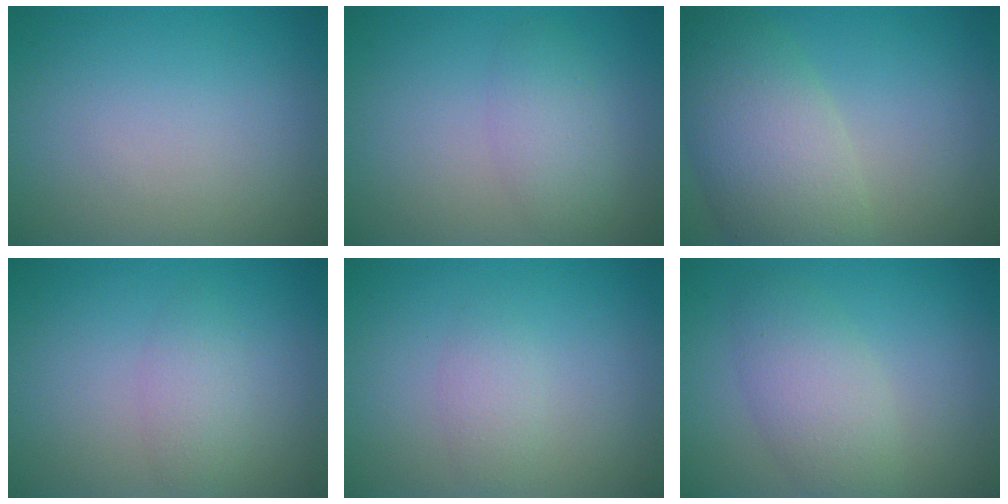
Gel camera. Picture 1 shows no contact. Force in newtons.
{"total": 2.5, "press": 2.5, "slide": 0.1}
{"total": 7.6, "press": 7.6, "slide": 0.7}
{"total": 2.0, "press": 2.0, "slide": 0.0}
{"total": 1.5, "press": 1.5, "slide": 0.0}
{"total": 4.0, "press": 4.0, "slide": 0.2}